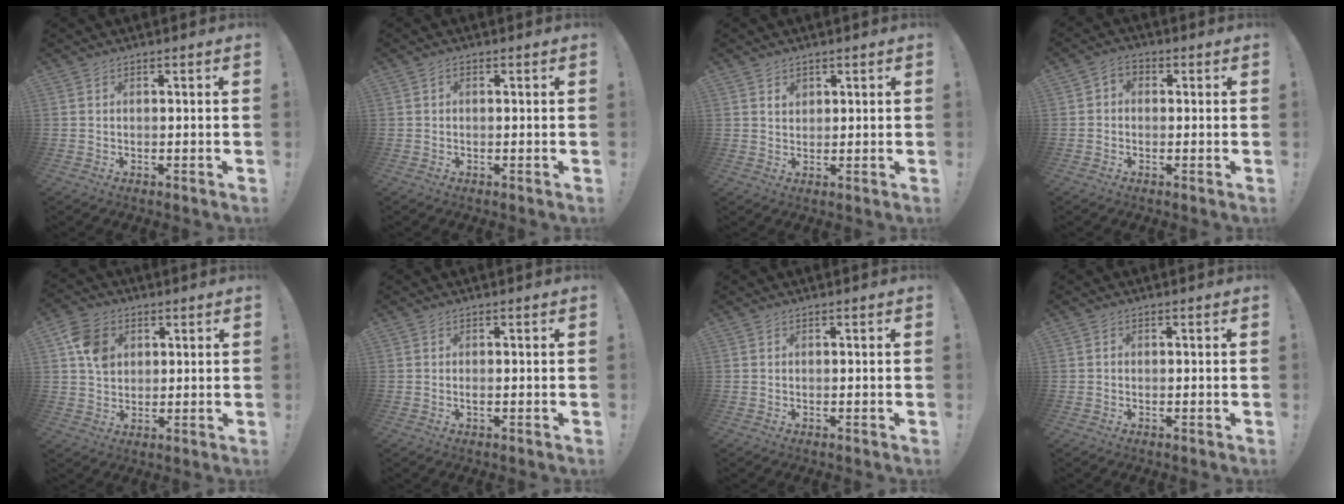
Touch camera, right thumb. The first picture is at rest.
{"total": 1.0, "force": [-0.3, 0.7, 0.6], "torque": [-0.013, 0.003, -0.005]}
{"total": 2.2, "force": [1.3, 1.7, 0.7], "torque": [0.007, -0.010, 0.021]}
{"total": 3.1, "force": [-0.8, 2.5, 1.6], "torque": [-0.029, 0.010, -0.013]}
{"total": 9.6, "force": [2.8, 7.7, 5.0], "torque": [-0.078, 0.001, 0.059]}
{"total": 0.7, "force": [-0.3, 0.1, 0.7], "torque": [-0.012, -0.002, -0.005]}
{"total": 0.0}
{"total": 0.6, "force": [-0.4, 0.5, 0.2], "torque": [-0.004, 0.003, -0.006]}